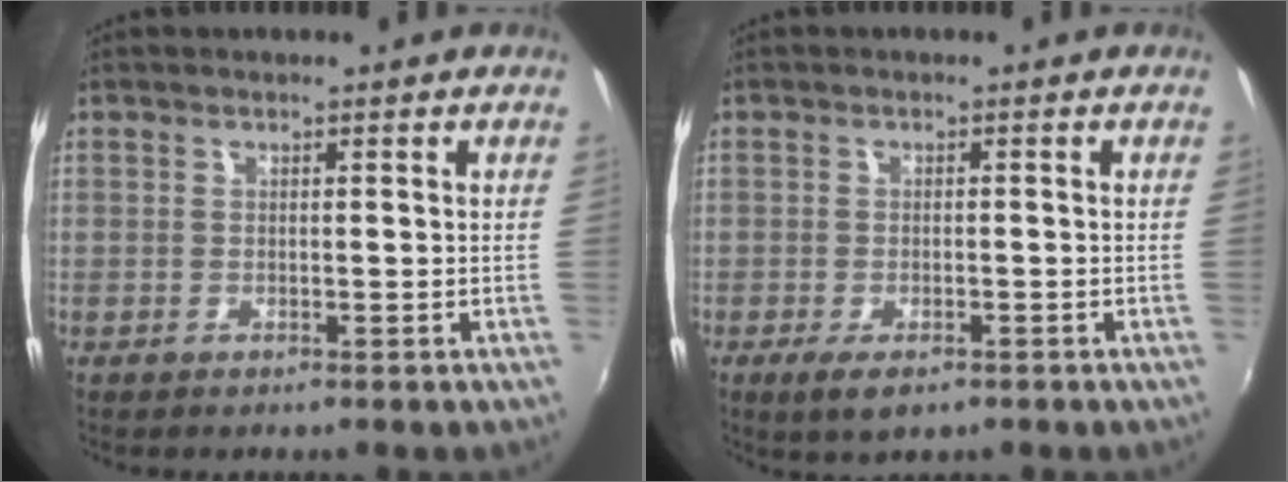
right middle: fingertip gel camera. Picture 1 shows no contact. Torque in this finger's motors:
{"motor_torque": [0.46, -0.28, 0.09, 0.02]}